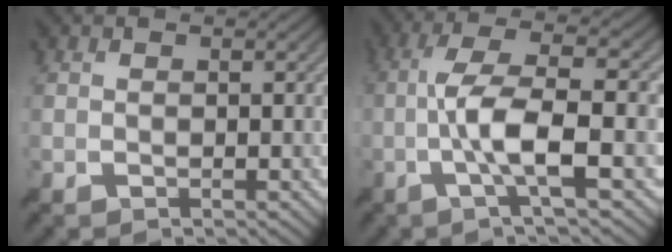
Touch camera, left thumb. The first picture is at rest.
{"total": 10.0, "force": [-1.8, 1.7, 9.6], "torque": [-0.161, 0.018, -0.051]}